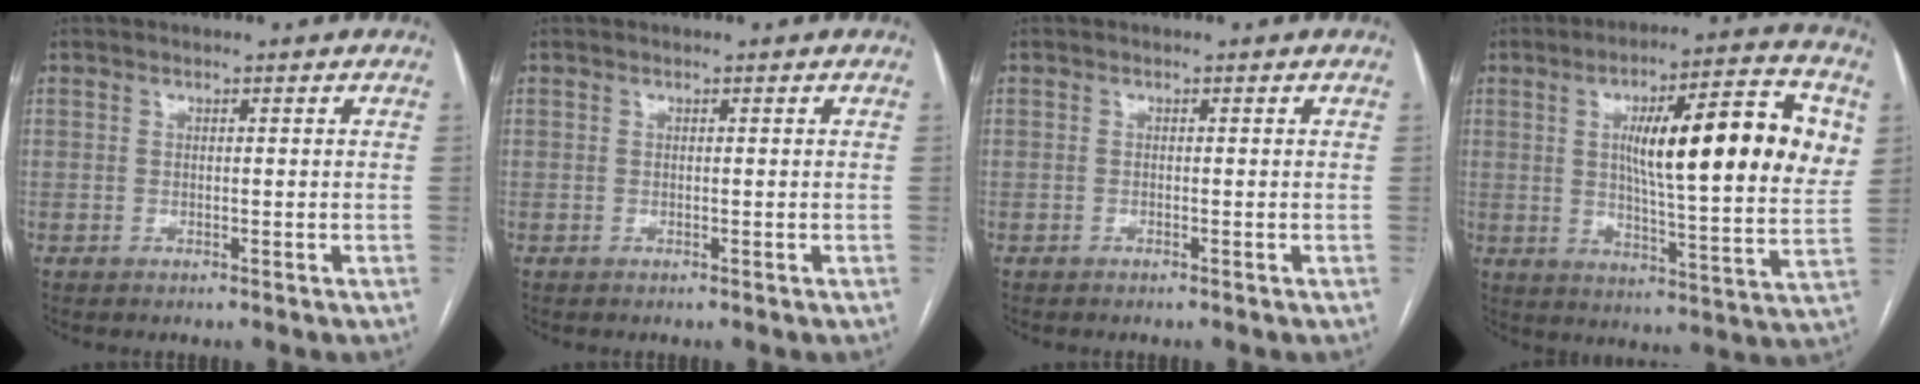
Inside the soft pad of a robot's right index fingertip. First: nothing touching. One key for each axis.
{"total": 0.0}
{"total": 0.0}
{"total": 20.9, "fx": 5.2, "fy": 3.2, "fz": 20.0, "tx": -0.284, "ty": 0.019, "tz": 0.070}